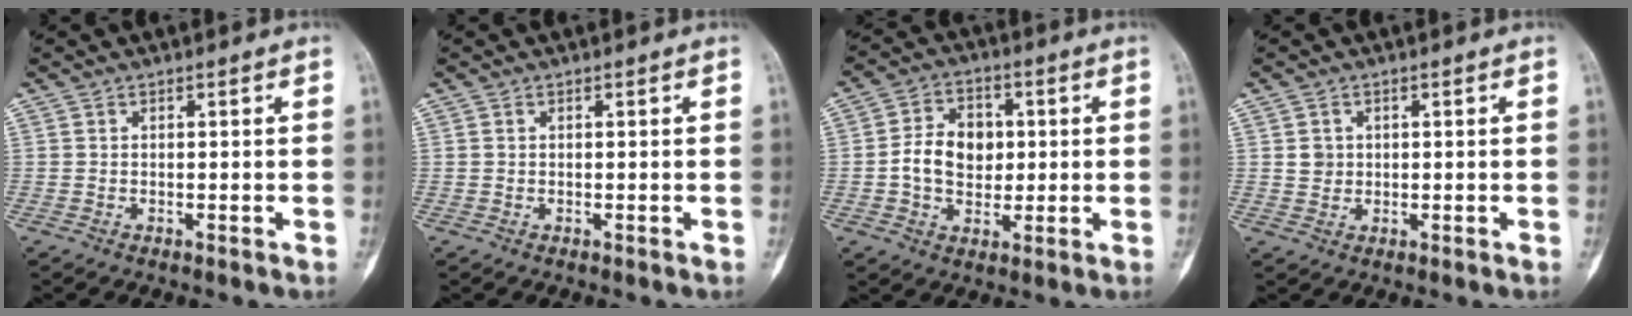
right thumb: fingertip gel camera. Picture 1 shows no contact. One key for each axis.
{"total": 0.0}
{"total": 9.4, "fx": 0.1, "fy": 7.1, "fz": 6.1, "tx": -0.078, "ty": 0.011, "tz": -0.003}
{"total": 2.2, "fx": 0.4, "fy": 2.0, "fz": 0.8, "tx": -0.002, "ty": 0.000, "tz": 0.009}